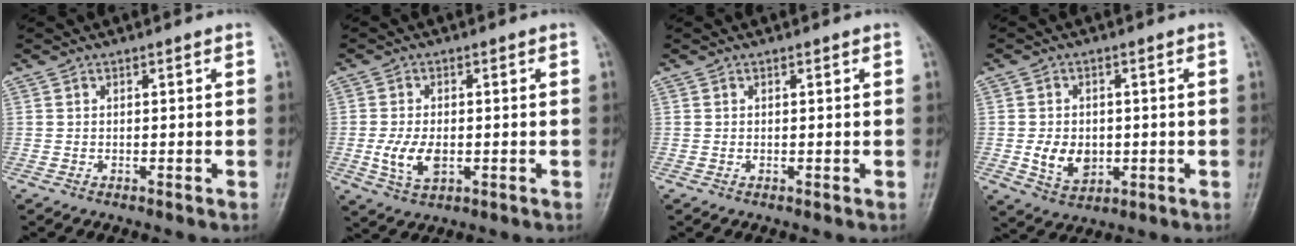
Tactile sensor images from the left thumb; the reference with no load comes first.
{"total": 6.3, "force": [-1.0, 3.7, 5.0], "torque": [-0.098, -0.006, -0.015]}
{"total": 0.0}
{"total": 6.7, "force": [-0.7, 5.1, 4.3], "torque": [-0.056, -0.005, -0.001]}